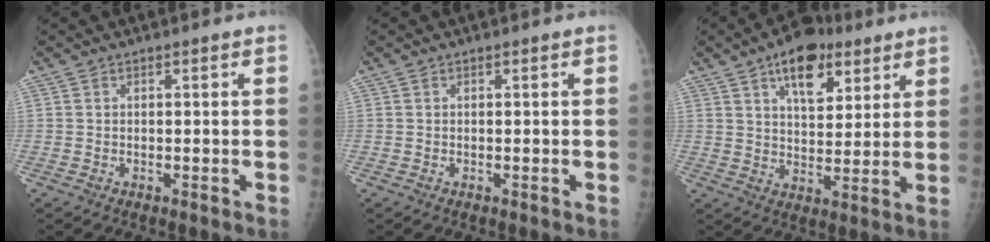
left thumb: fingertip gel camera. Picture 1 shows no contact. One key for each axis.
{"total": 0.0}
{"total": 12.3, "fx": 6.9, "fy": 6.5, "fz": 8.0, "tx": -0.088, "ty": -0.025, "tz": 0.106}